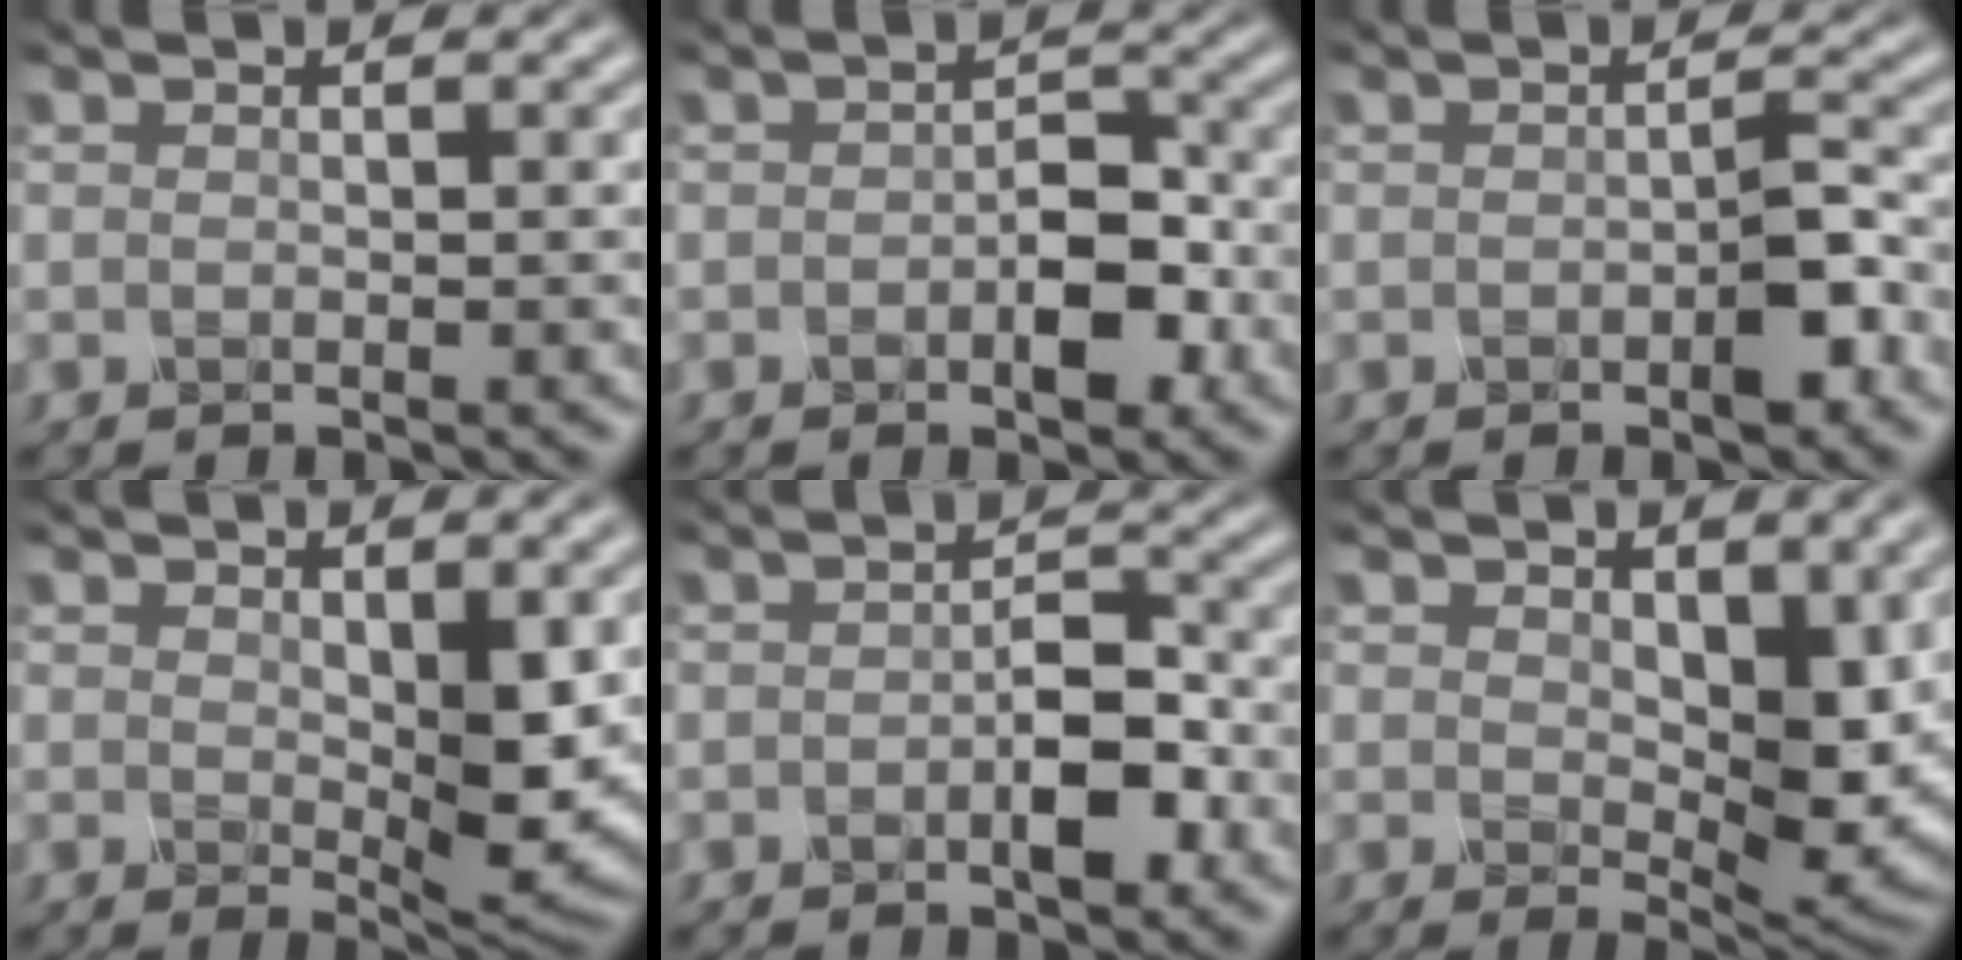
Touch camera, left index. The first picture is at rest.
{"total": 3.1, "force": [-1.1, 1.4, 2.5], "torque": [-0.042, 0.007, -0.018]}
{"total": 2.2, "force": [-1.0, 0.4, 1.9], "torque": [-0.035, 0.008, -0.020]}
{"total": 4.4, "force": [0.4, 1.7, 4.1], "torque": [-0.073, -0.009, 0.012]}
{"total": 3.0, "force": [-1.1, 1.1, 2.6], "torque": [-0.046, 0.006, -0.020]}
{"total": 6.0, "force": [0.8, 3.2, 5.0], "torque": [-0.087, -0.008, 0.020]}